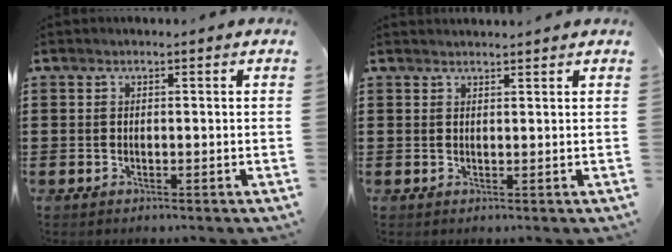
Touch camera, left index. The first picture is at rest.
{"total": 1.1, "force": [1.1, 0.0, 0.1], "torque": [-0.004, -0.002, 0.021]}